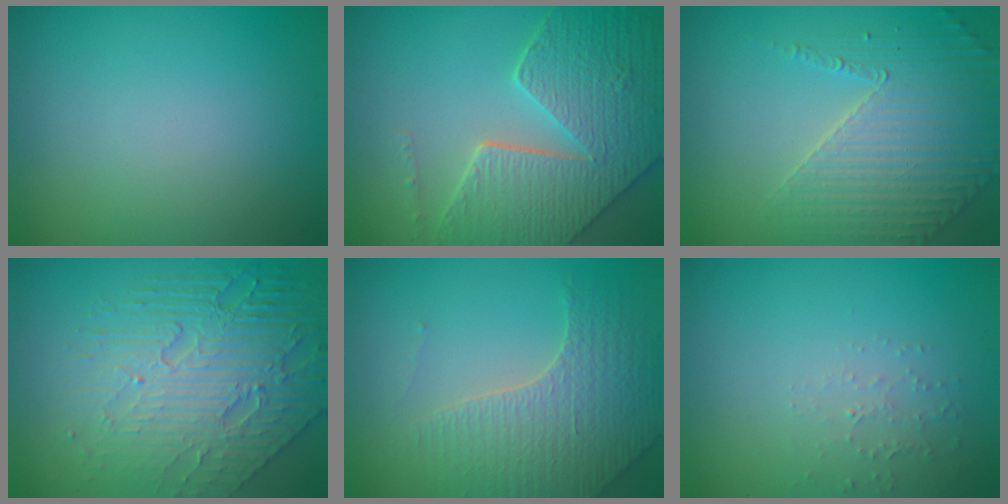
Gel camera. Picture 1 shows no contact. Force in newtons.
{"total": 8.3, "press": 6.1, "slide": 5.7}
{"total": 3.7, "press": 3.7, "slide": 0.7}
{"total": 8.3, "press": 5.6, "slide": 6.1}
{"total": 3.6, "press": 3.4, "slide": 1.0}
{"total": 1.3, "press": 1.3, "slide": 0.4}